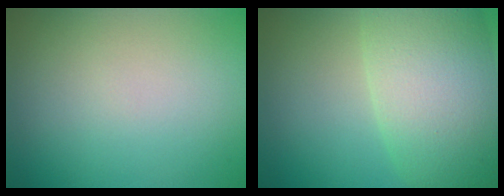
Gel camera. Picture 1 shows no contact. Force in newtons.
{"total": 10.1, "press": 10.1, "slide": 0.5}